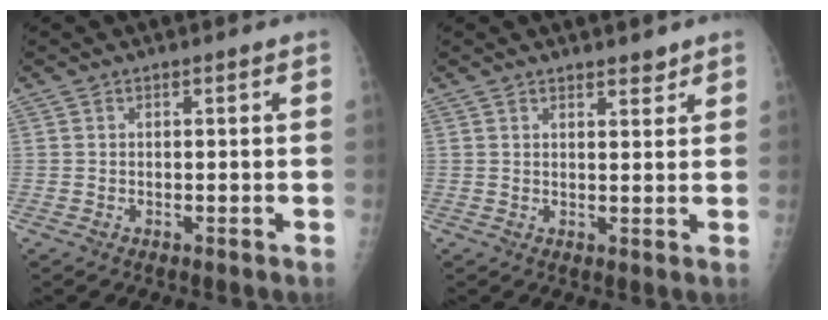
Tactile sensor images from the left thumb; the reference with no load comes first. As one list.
[{"total": 2.3, "force": [2.0, 0.8, 0.9], "torque": [-0.003, -0.015, 0.027]}]